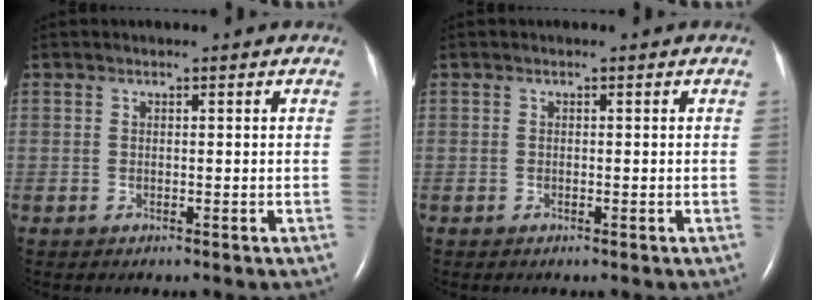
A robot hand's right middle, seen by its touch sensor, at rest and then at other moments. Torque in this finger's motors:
{"motor_torque": [0.14, -0.10, 0.11, 0.01]}